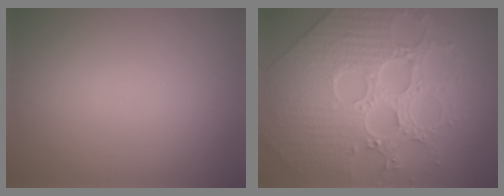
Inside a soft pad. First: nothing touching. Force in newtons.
{"total": 6.7, "press": 6.0, "slide": 2.9}